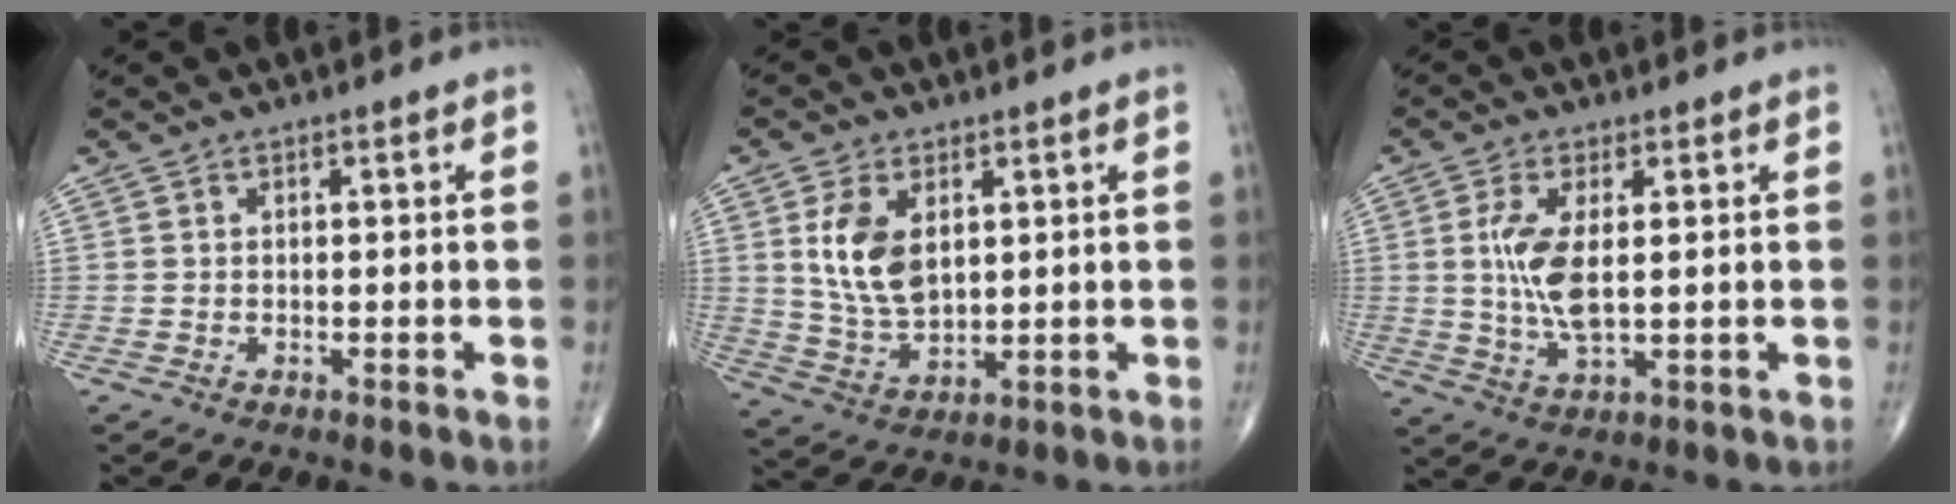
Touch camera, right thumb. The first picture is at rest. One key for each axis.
{"total": 9.7, "fx": 2.7, "fy": 5.7, "fz": 7.5, "tx": -0.136, "ty": -0.015, "tz": 0.061}
{"total": 8.0, "fx": 1.1, "fy": 3.0, "fz": 7.3, "tx": -0.160, "ty": -0.013, "tz": 0.025}